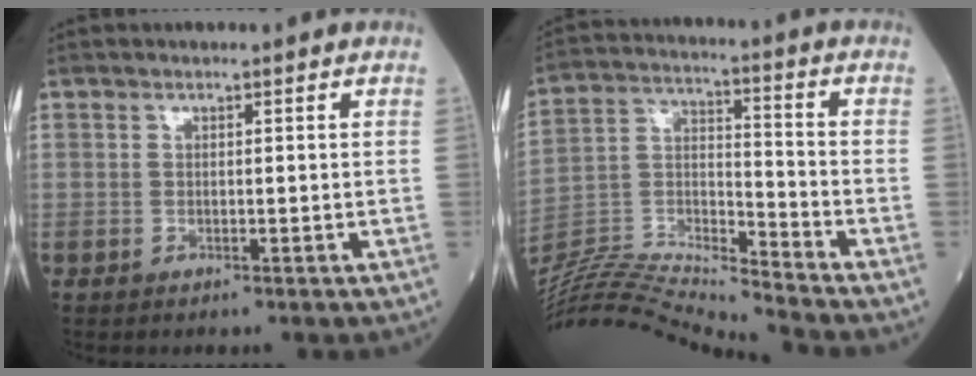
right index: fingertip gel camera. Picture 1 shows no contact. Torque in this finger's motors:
{"motor_torque": [-0.27, -0.30, -0.06, -0.03]}